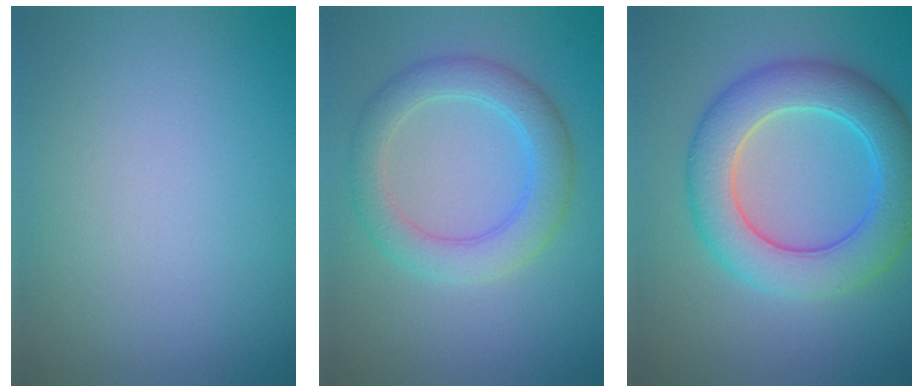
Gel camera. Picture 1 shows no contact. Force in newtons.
{"total": 4.3, "press": 4.3, "slide": 0.2}
{"total": 7.3, "press": 7.3, "slide": 0.2}